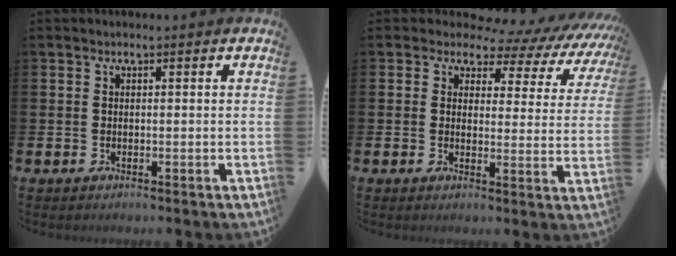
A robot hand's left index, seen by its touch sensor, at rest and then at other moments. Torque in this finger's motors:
{"motor_torque": [0.31, -0.46, 0.48, -0.03]}